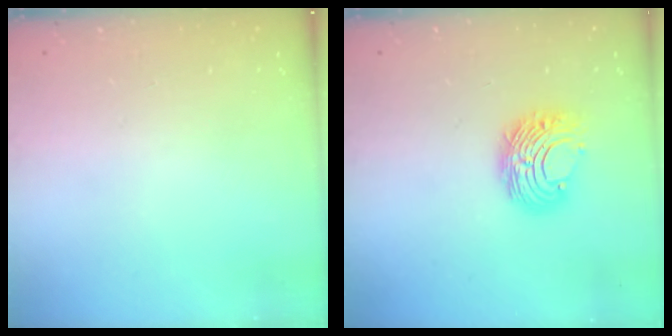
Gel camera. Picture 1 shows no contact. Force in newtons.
{"total": 8.6, "press": 8.6, "slide": 0.5}